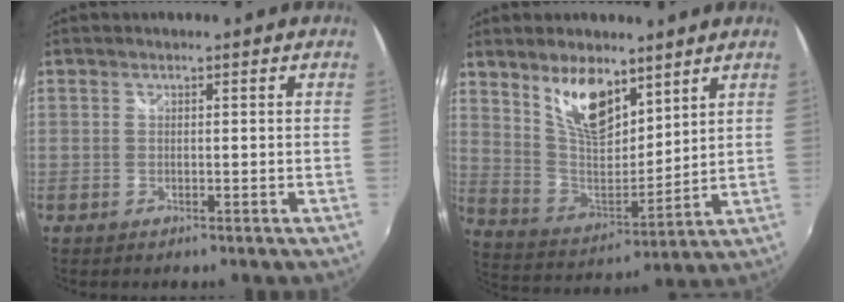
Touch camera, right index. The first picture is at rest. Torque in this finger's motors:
{"motor_torque": [0.32, 0.25, 0.25, 0.11]}